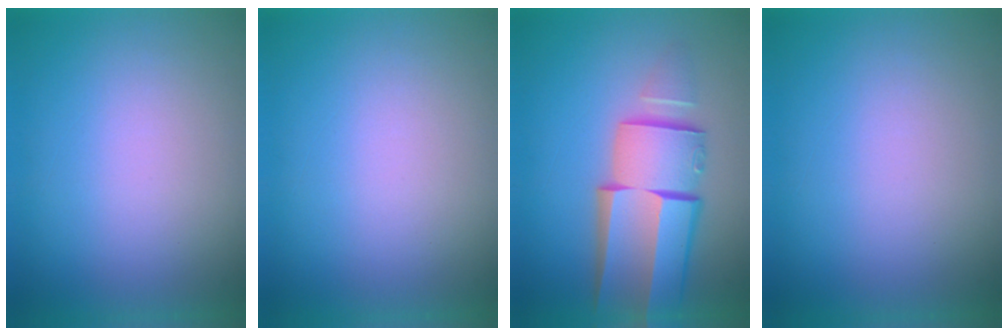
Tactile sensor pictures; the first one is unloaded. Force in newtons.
{"total": 1.3}
{"total": 8.8}
{"total": 0.0}